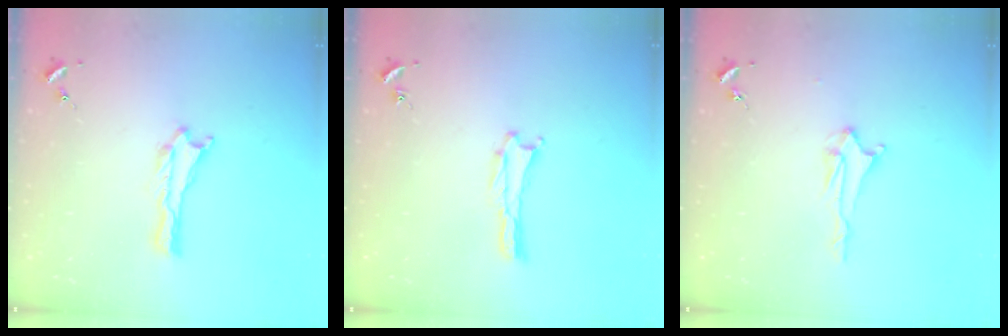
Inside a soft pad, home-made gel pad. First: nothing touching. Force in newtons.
{"total": 0.0}
{"total": 2.0, "press": 2.0, "slide": 0.4}